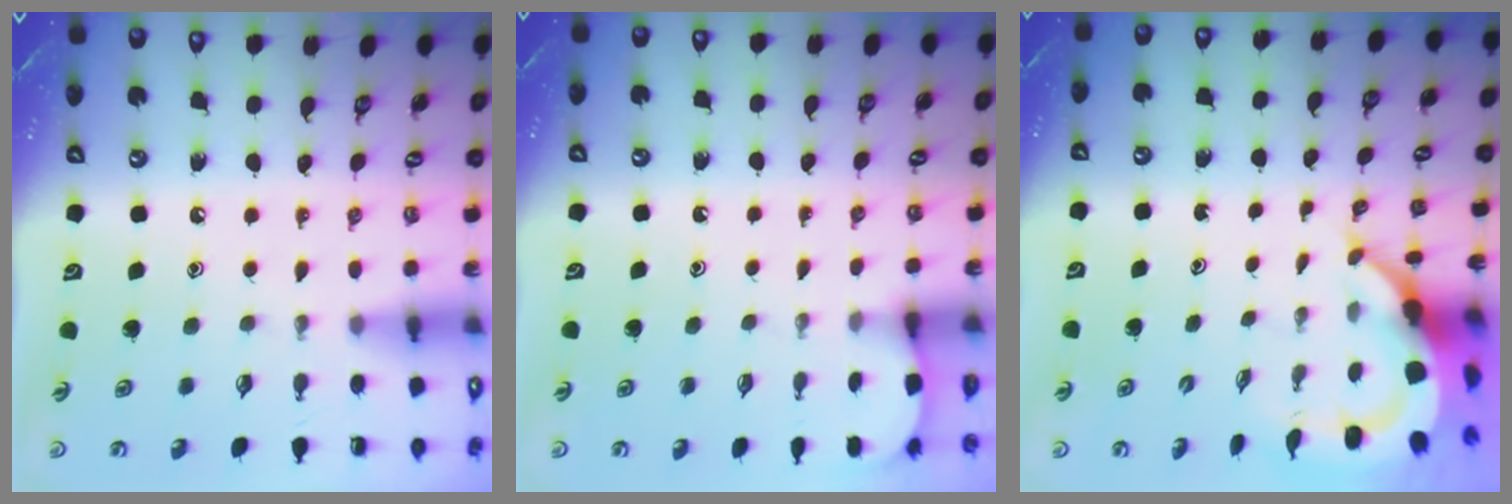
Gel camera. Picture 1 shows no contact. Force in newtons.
{"total": 1.3, "press": 1.3, "slide": 0.1}
{"total": 6.0, "press": 5.9, "slide": 0.9}